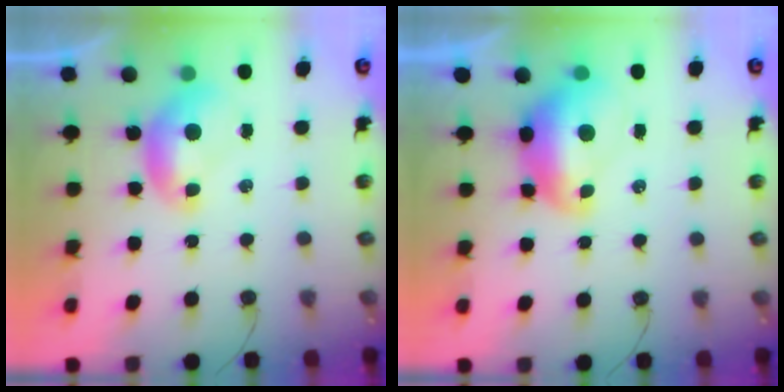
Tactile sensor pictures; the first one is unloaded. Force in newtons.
{"total": 2.8, "press": 2.8, "slide": 0.7}